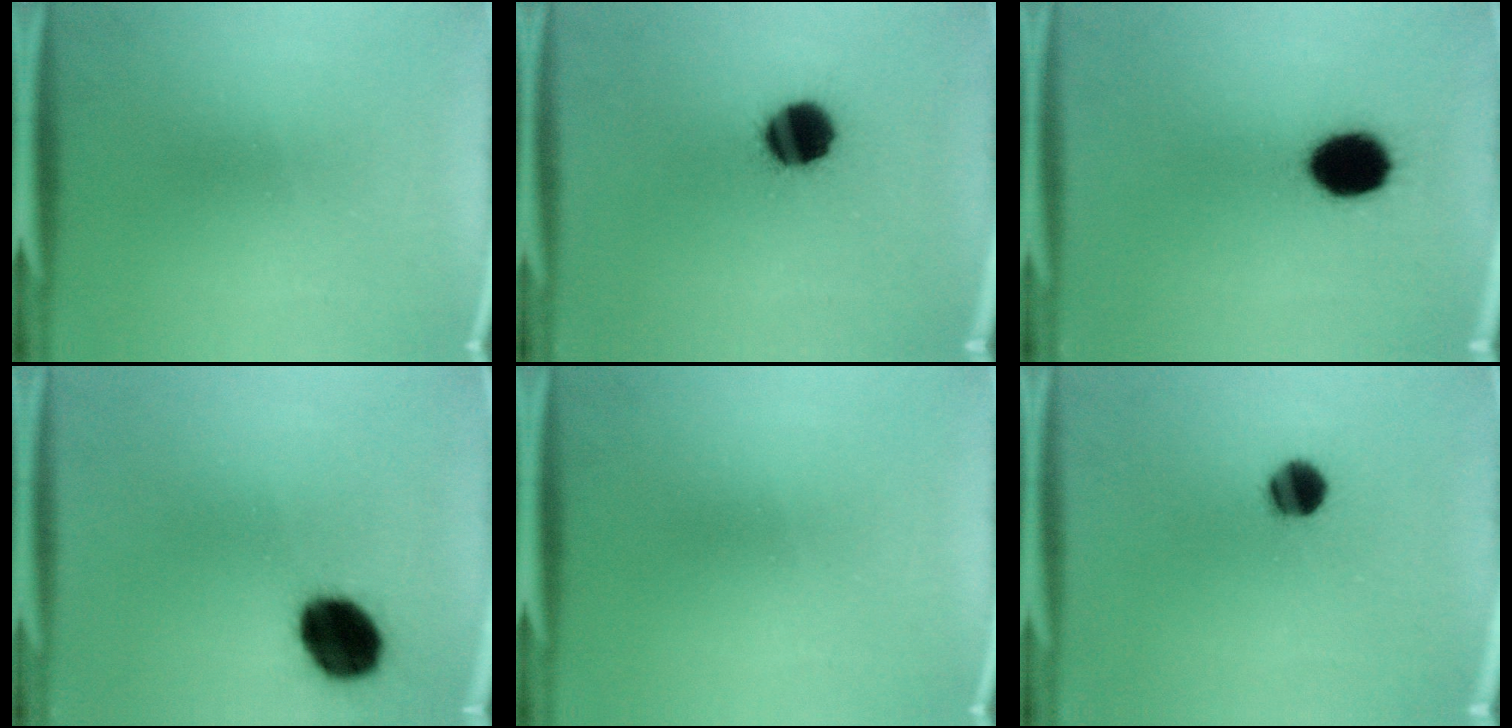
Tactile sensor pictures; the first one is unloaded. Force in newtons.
{"total": 12.1}
{"total": 13.4}
{"total": 13.1}
{"total": 0.0}
{"total": 6.4}